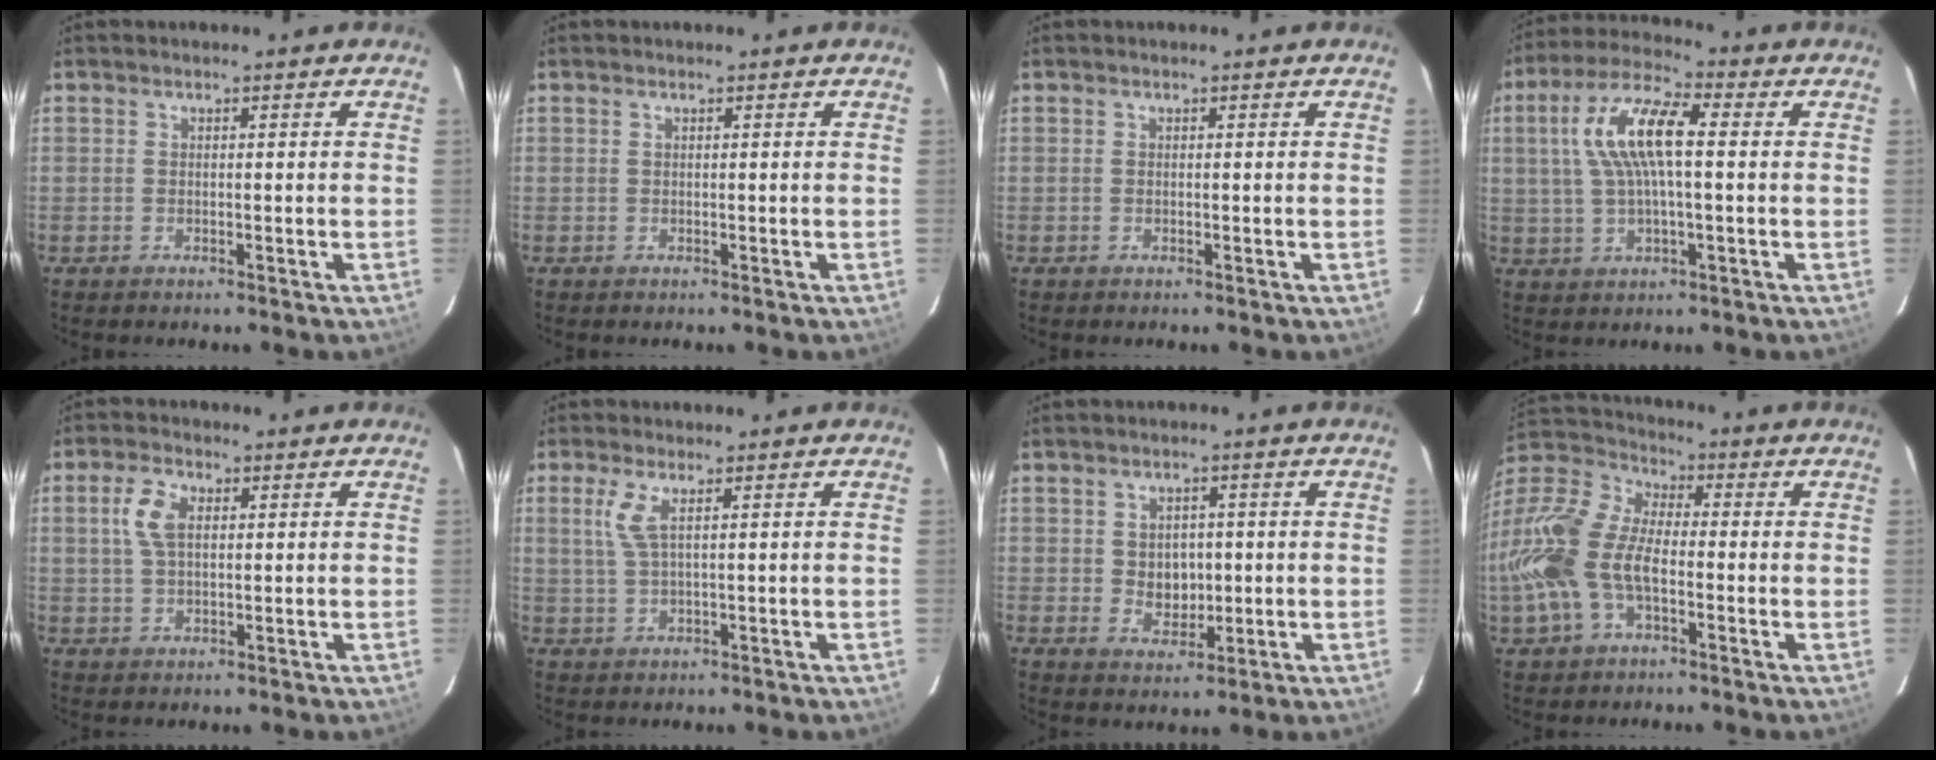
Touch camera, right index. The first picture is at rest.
{"total": 0.0}
{"total": 0.0}
{"total": 11.8, "force": [1.6, 3.6, 11.1], "torque": [-0.220, 0.019, 0.029]}
{"total": 5.4, "force": [1.4, 3.0, 4.3], "torque": [-0.086, 0.011, 0.029]}
{"total": 3.6, "force": [1.4, 0.5, 3.3], "torque": [-0.075, 0.000, 0.033]}
{"total": 4.7, "force": [0.1, 4.0, 2.6], "torque": [-0.044, 0.005, 0.009]}
{"total": 18.3, "force": [-4.5, 10.1, 14.6], "torque": [-0.321, 0.004, -0.094]}